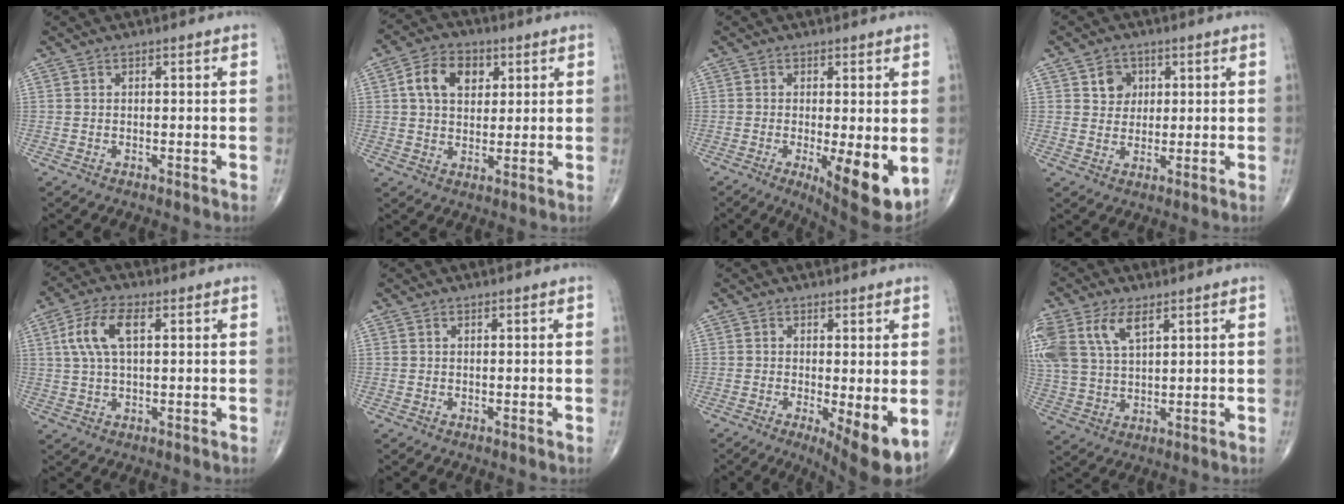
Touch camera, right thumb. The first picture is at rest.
{"total": 9.1, "force": [2.8, 6.3, 5.9], "torque": [-0.083, 0.001, 0.044]}
{"total": 10.5, "force": [-2.1, 3.1, 9.8], "torque": [-0.139, -0.025, -0.024]}
{"total": 4.6, "force": [1.7, 4.0, 1.6], "torque": [-0.003, -0.005, 0.027]}
{"total": 8.2, "force": [2.2, 3.7, 7.0], "torque": [-0.151, 0.013, 0.043]}
{"total": 0.0}
{"total": 7.3, "force": [-1.4, 2.0, 6.9], "torque": [-0.102, -0.022, -0.019]}
{"total": 14.0, "force": [6.2, 7.8, 9.9], "torque": [-0.237, 0.002, 0.124]}